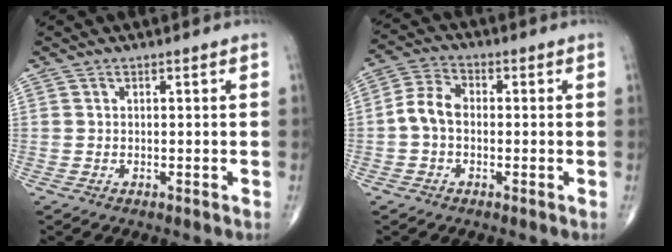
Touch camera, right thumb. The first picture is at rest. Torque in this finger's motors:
{"motor_torque": [-0.03, 0.09, 0.05, -0.04, 0.01]}